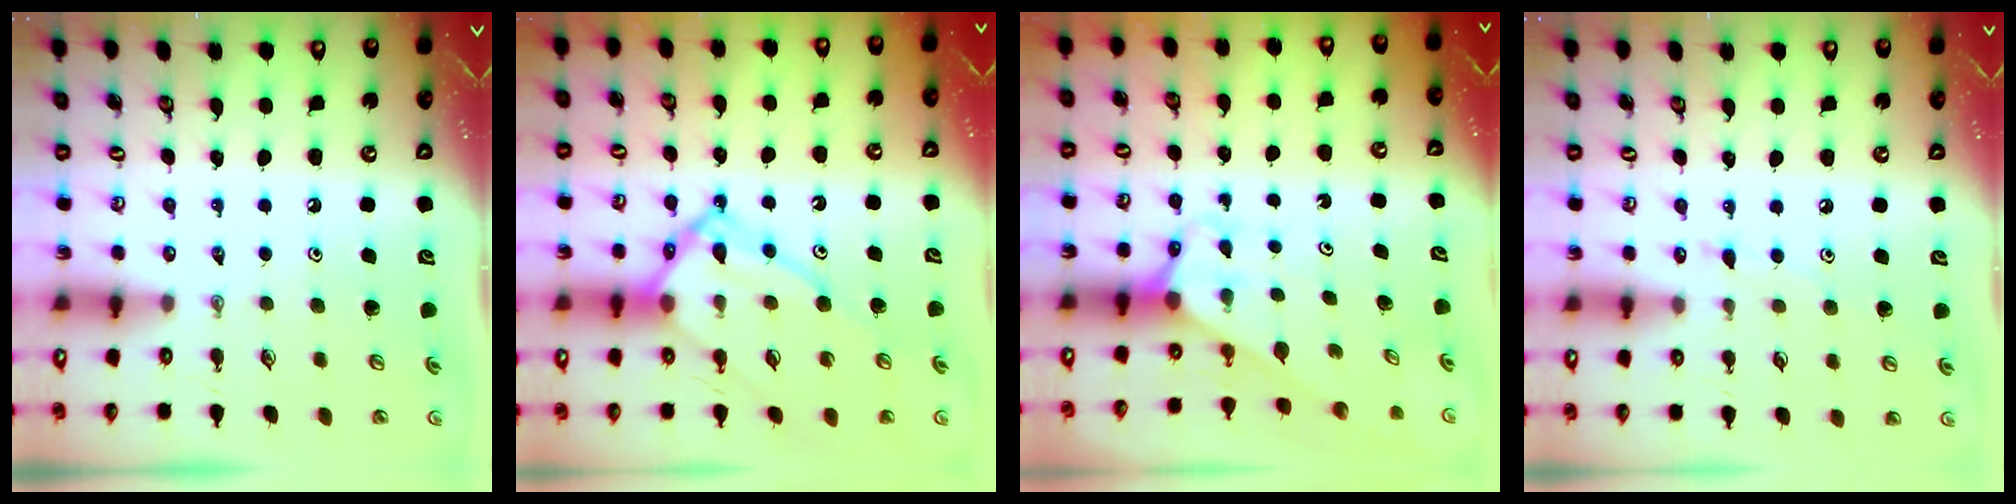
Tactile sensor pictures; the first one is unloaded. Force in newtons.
{"total": 15.8, "press": 15.8, "slide": 1.4}
{"total": 2.7, "press": 2.7, "slide": 0.2}
{"total": 6.6, "press": 6.6, "slide": 0.6}